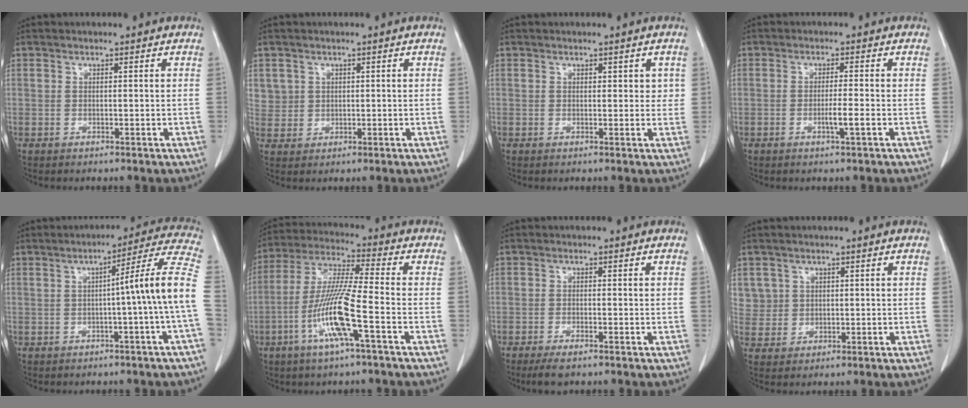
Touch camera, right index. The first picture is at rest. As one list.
[{"total": 3.8, "force": [1.6, 3.5, 0.1], "torque": [0.009, 0.004, 0.034]}, {"total": 2.2, "force": [0.8, 1.3, 1.6], "torque": [-0.011, 0.003, 0.008]}, {"total": 2.5, "force": [-0.9, -0.3, 2.4], "torque": [-0.045, -0.004, -0.015]}, {"total": 10.9, "force": [-1.2, -2.2, 10.6], "torque": [-0.130, 0.018, -0.021]}, {"total": 11.9, "force": [-4.3, -0.1, 11.1], "torque": [-0.233, -0.006, -0.088]}, {"total": 3.1, "force": [-2.3, 0.6, 2.0], "torque": [-0.038, -0.006, -0.040]}, {"total": 4.3, "force": [1.7, 4.0, -0.1], "torque": [0.015, 0.005, 0.037]}]